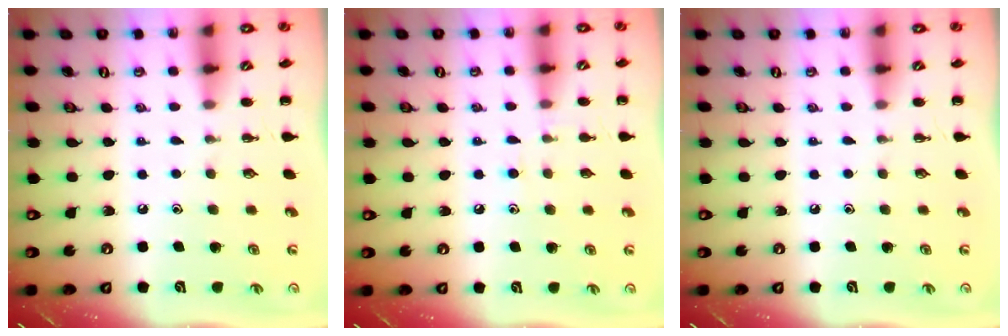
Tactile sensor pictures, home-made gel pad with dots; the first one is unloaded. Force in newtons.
{"total": 6.3, "press": 6.0, "slide": 2.0}
{"total": 0.0}